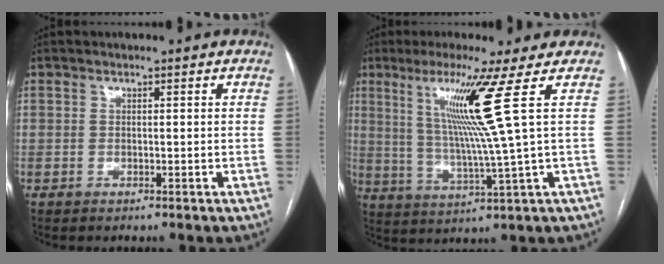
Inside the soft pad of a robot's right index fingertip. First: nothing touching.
{"total": 10.9, "force": [4.1, -3.5, 9.4], "torque": [-0.161, -0.012, 0.083]}